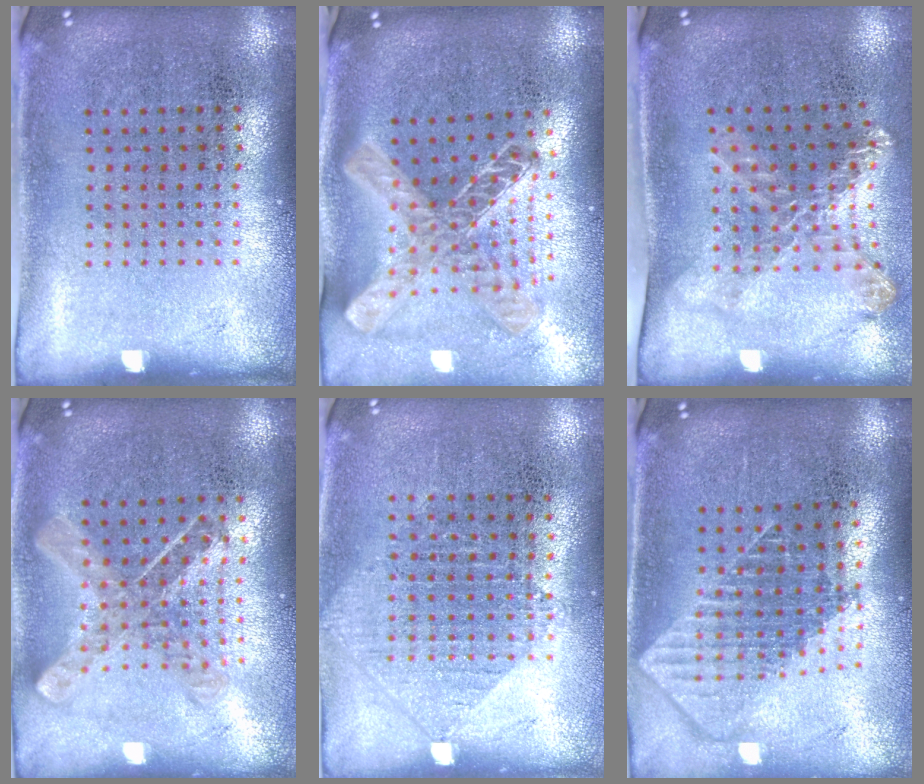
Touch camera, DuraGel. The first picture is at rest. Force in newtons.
{"total": 1.8, "press": 1.5, "slide": 0.9}
{"total": 1.7, "press": 1.3, "slide": 1.1}
{"total": 0.9, "press": 0.9, "slide": 0.1}
{"total": 0.9, "press": 0.9, "slide": 0.2}
{"total": 1.9, "press": 1.5, "slide": 1.2}